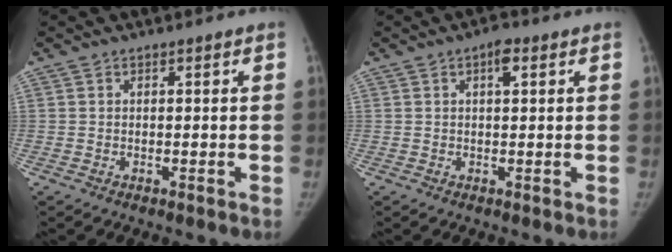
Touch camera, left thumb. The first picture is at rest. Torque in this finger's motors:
{"motor_torque": [0.03, -0.12, 0.71, -0.50, 0.06]}